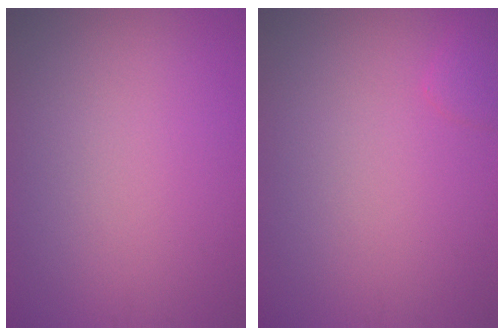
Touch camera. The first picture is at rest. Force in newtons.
{"total": 1.0, "press": 1.0, "slide": 0.1}